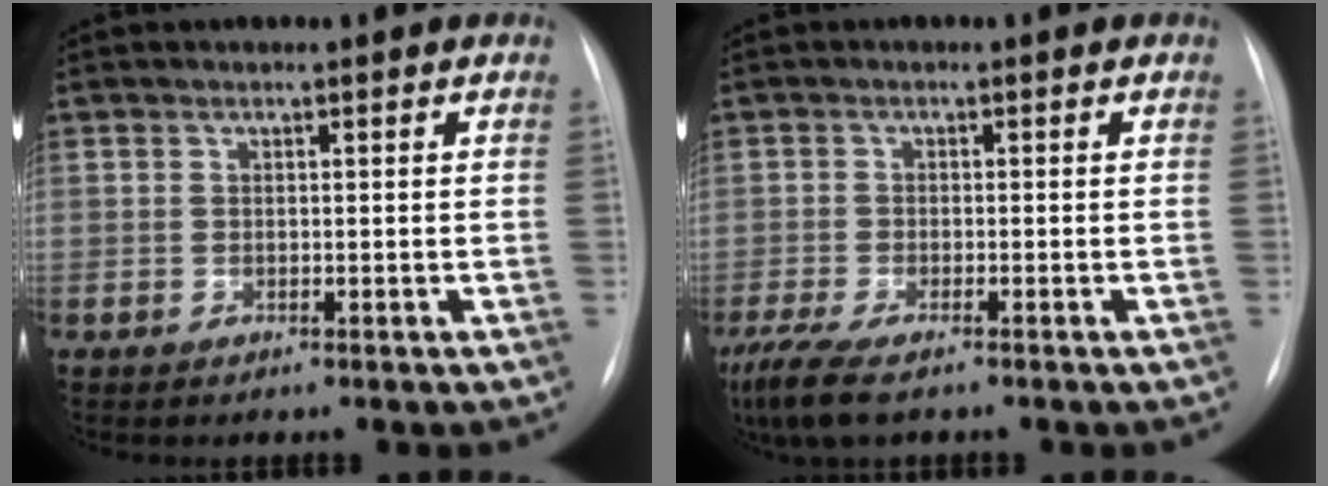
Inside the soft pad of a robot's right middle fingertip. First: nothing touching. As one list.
[{"total": 6.8, "force": [-4.8, 1.6, 4.5], "torque": [-0.090, -0.020, -0.083]}]